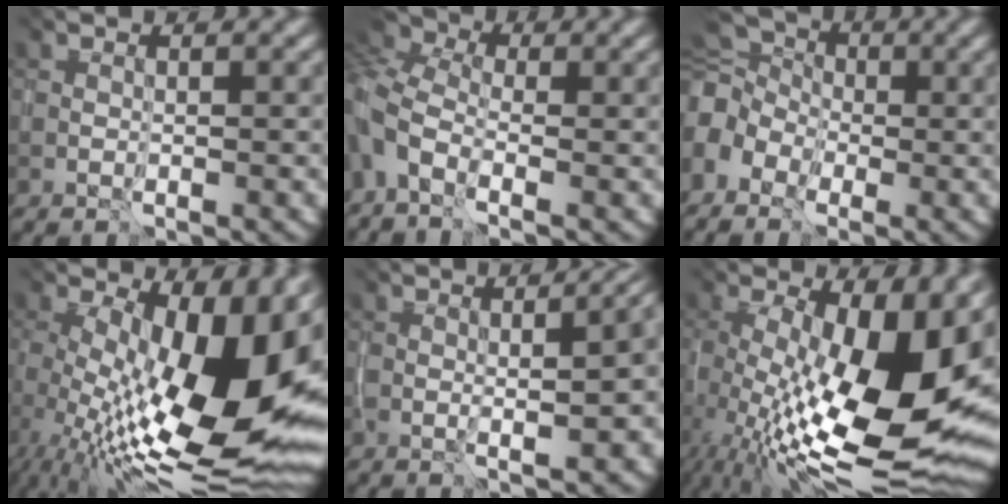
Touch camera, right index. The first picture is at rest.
{"total": 6.5, "force": [-1.5, 3.8, 5.1], "torque": [-0.155, -0.010, -0.009]}
{"total": 7.7, "force": [-0.4, 6.2, 4.6], "torque": [-0.118, 0.011, -0.001]}
{"total": 15.5, "force": [0.2, 7.7, 13.5], "torque": [-0.212, -0.007, 0.035]}
{"total": 5.0, "force": [-0.6, 1.3, 4.8], "torque": [-0.021, 0.011, 0.003]}
{"total": 15.9, "force": [-0.3, 7.9, 13.8], "torque": [-0.202, -0.015, 0.032]}